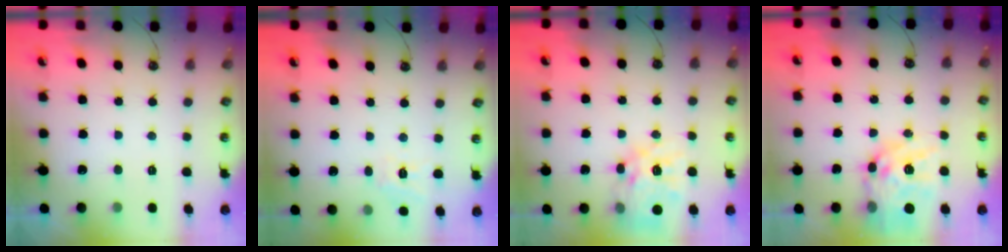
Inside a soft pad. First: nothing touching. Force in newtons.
{"total": 5.9, "press": 5.9, "slide": 0.4}
{"total": 15.3, "press": 15.2, "slide": 1.4}
{"total": 17.1, "press": 17.0, "slide": 1.6}